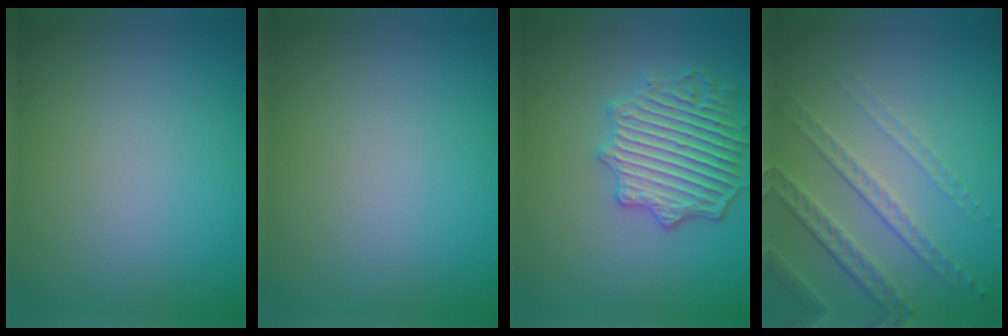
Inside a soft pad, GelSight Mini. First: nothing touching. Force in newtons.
{"total": 0.0}
{"total": 4.6, "press": 4.4, "slide": 1.3}
{"total": 4.6, "press": 3.1, "slide": 3.4}